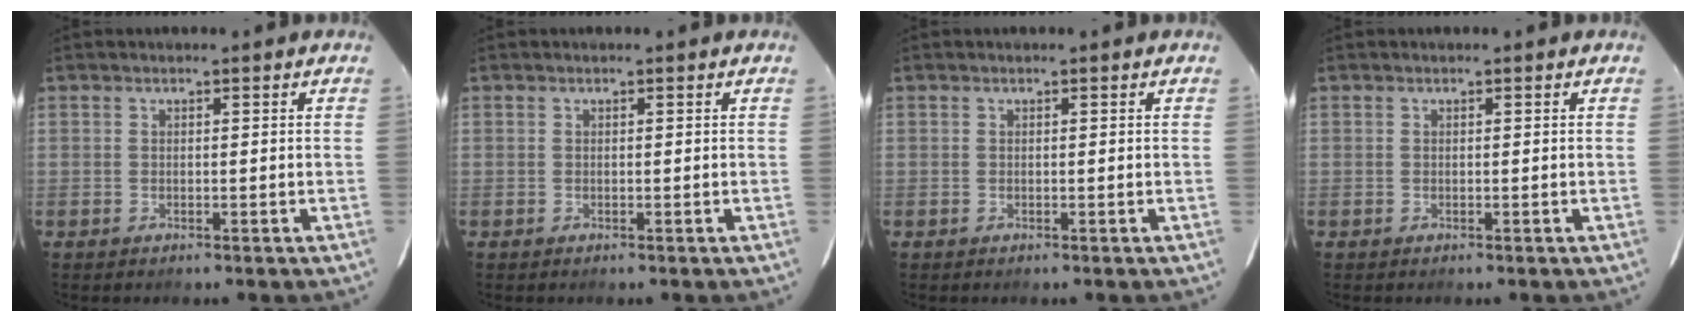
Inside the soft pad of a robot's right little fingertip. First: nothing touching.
{"total": 0.0}
{"total": 0.0}
{"total": 0.0}